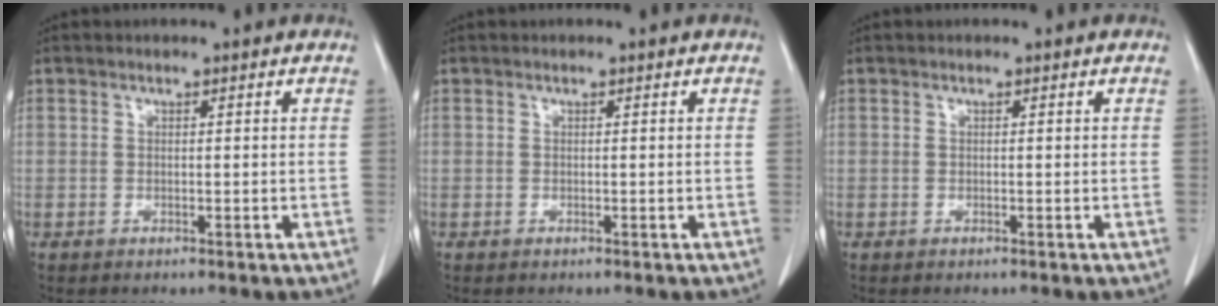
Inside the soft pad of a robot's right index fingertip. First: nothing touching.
{"total": 0.0}
{"total": 0.0}